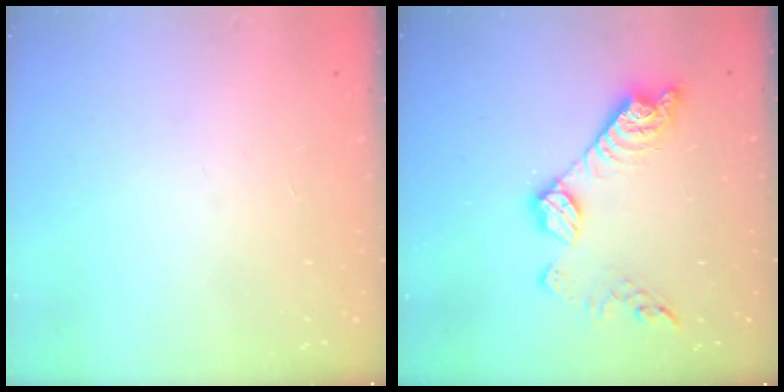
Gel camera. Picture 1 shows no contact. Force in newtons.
{"total": 13.2, "press": 13.2, "slide": 0.5}